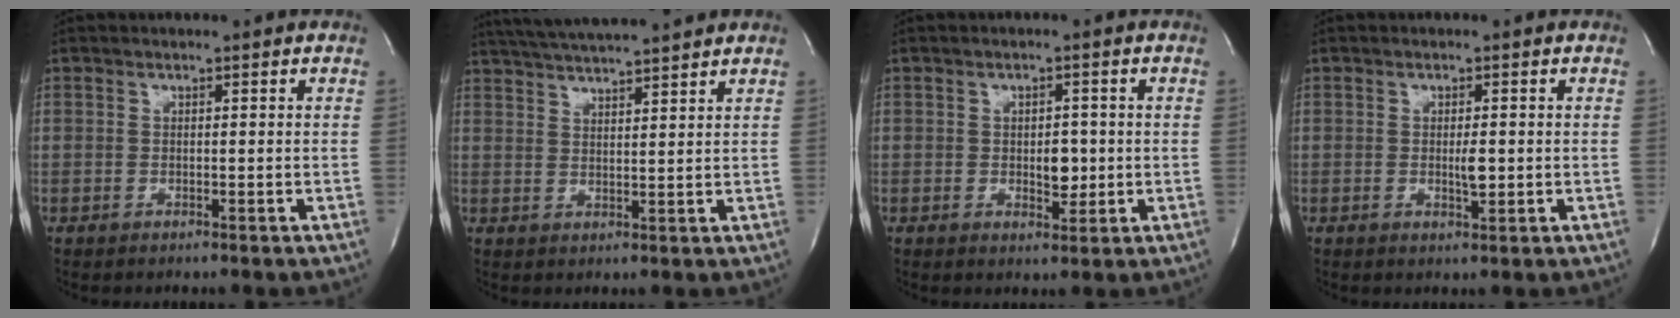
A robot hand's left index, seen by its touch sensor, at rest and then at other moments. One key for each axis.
{"total": 11.7, "fx": 10.6, "fy": -0.1, "fz": 5.0, "tx": -0.095, "ty": 0.018, "tz": 0.161}
{"total": 3.1, "fx": -0.5, "fy": 1.8, "fz": 2.5, "tx": -0.035, "ty": -0.005, "tz": -0.002}
{"total": 2.0, "fx": -0.4, "fy": 0.5, "fz": 1.9, "tx": -0.037, "ty": -0.007, "tz": -0.004}